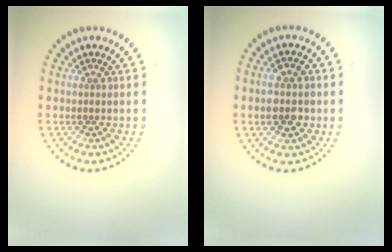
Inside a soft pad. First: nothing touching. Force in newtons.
{"total": 3.0, "press": 3.0, "slide": 0.3}